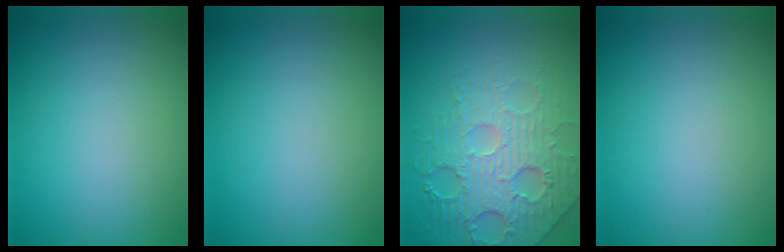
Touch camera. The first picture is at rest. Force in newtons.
{"total": 0.0}
{"total": 6.1, "press": 4.9, "slide": 3.7}
{"total": 0.0}